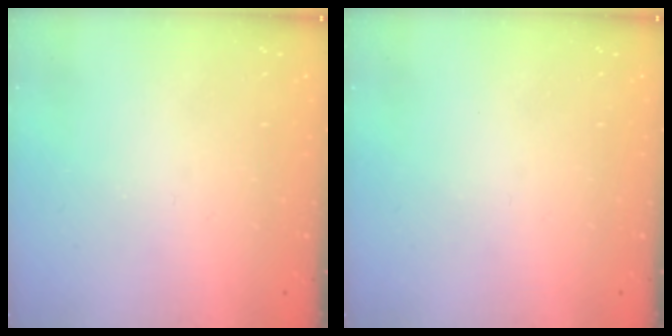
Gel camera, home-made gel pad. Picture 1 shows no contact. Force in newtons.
{"total": 0.0}